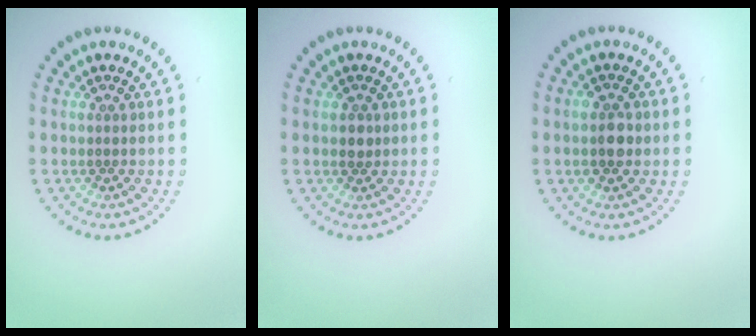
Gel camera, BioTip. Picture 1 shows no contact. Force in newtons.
{"total": 1.1, "press": 1.0, "slide": 0.4}
{"total": 2.5, "press": 2.5, "slide": 0.2}